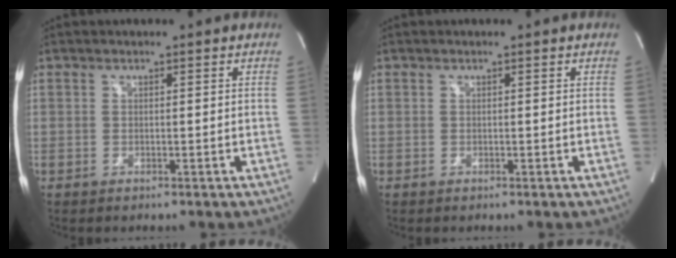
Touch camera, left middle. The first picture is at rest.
{"total": 0.0}